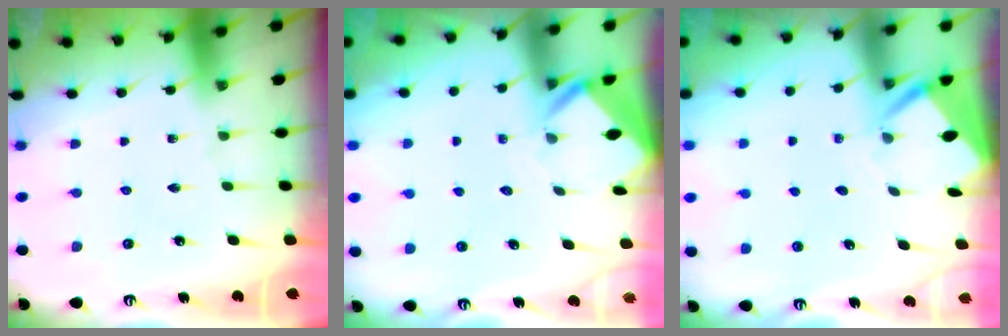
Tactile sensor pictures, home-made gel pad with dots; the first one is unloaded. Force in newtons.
{"total": 3.0, "press": 3.0, "slide": 0.2}
{"total": 3.8, "press": 3.8, "slide": 0.3}